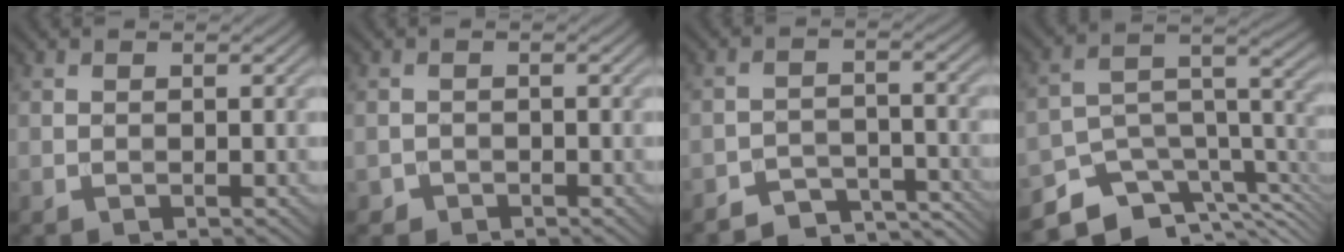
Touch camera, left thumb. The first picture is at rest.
{"total": 1.1, "force": [-0.8, 0.8, 0.1], "torque": [0.003, -0.001, -0.016]}
{"total": 5.4, "force": [-4.7, 1.9, 1.9], "torque": [-0.025, -0.005, -0.080]}
{"total": 11.6, "force": [-9.0, 4.8, 5.5], "torque": [-0.120, -0.018, -0.138]}